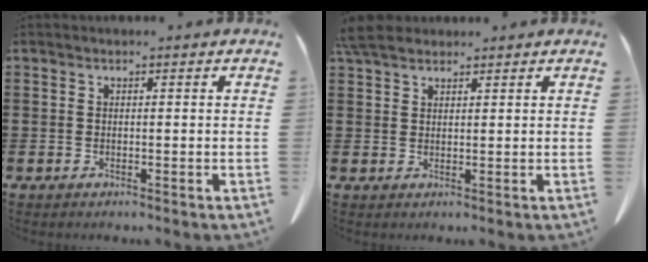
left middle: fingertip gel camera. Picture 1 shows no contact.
{"total": 3.7, "force": [3.1, 1.2, 1.6], "torque": [-0.041, 0.001, 0.060]}